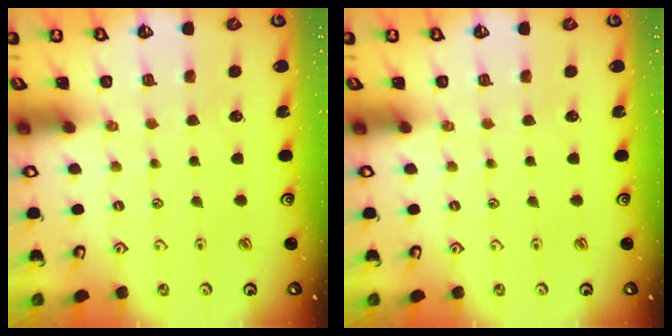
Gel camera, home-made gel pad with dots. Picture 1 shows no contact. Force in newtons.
{"total": 0.0}